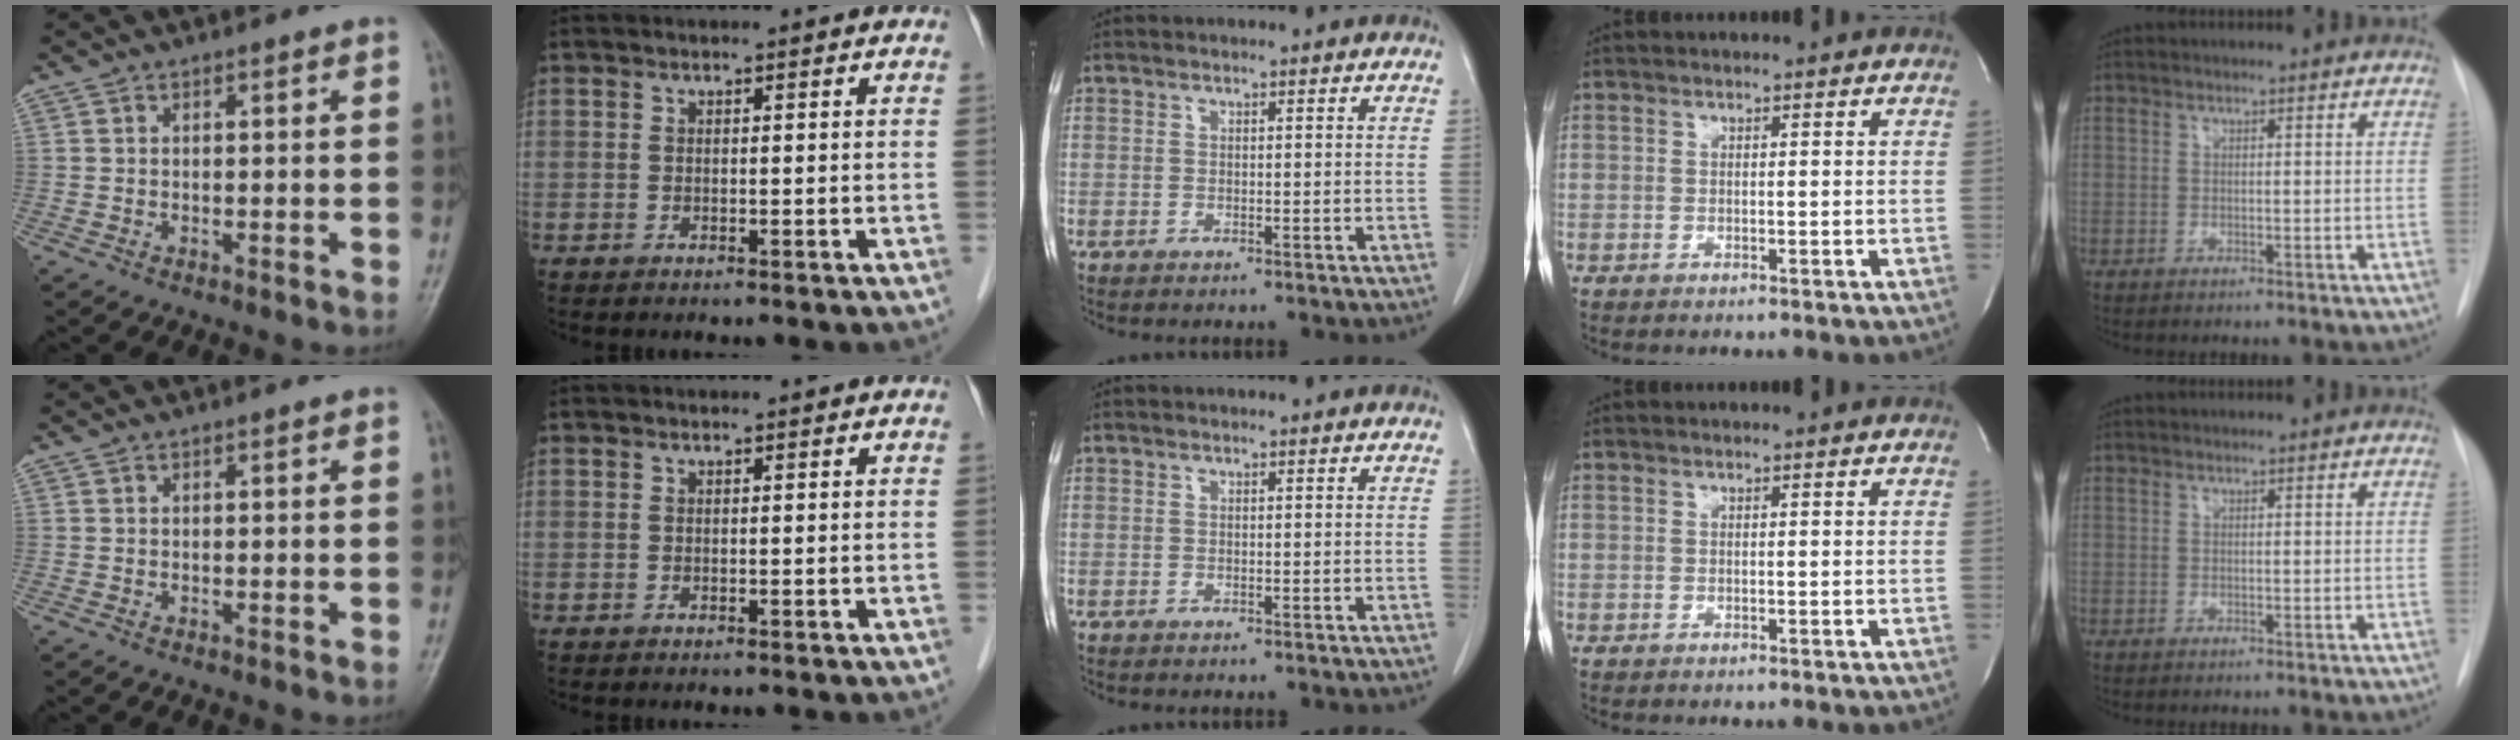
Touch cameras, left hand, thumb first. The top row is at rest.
{}